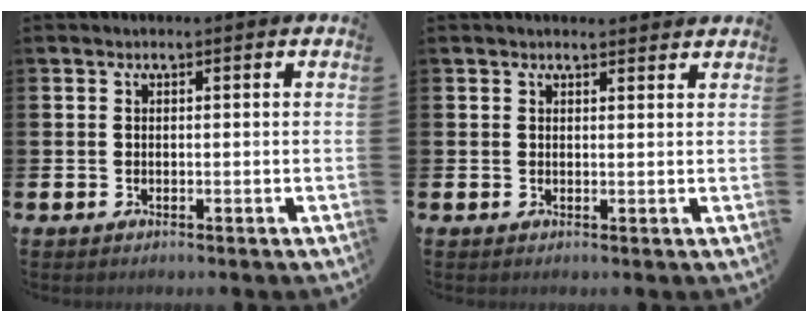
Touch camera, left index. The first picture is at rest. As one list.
[{"total": 1.5, "force": [1.4, 0.3, 0.2], "torque": [0.003, -0.003, 0.024]}]